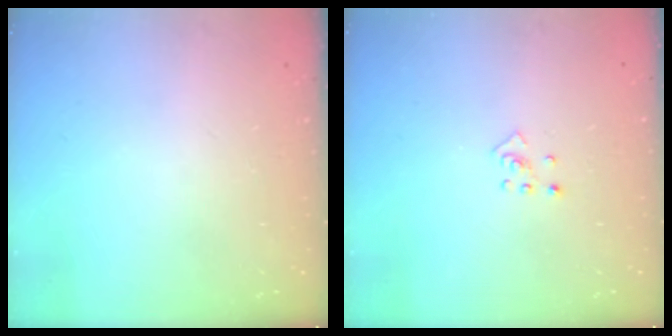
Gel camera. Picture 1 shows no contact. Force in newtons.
{"total": 3.4, "press": 3.4, "slide": 0.6}